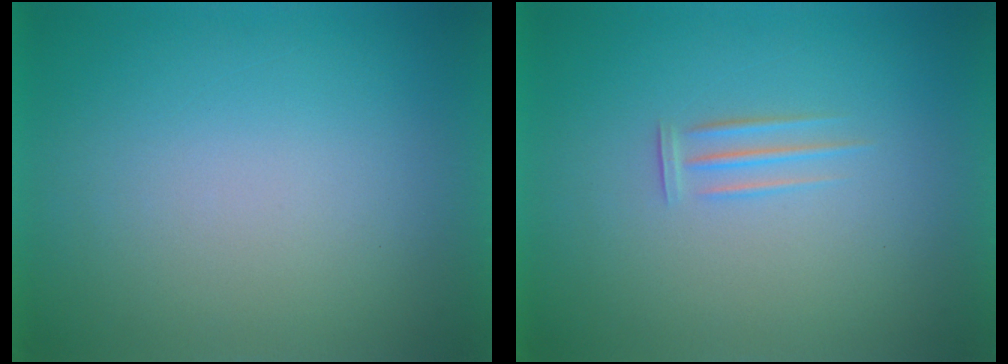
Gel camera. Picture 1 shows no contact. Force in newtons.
{"total": 1.6}